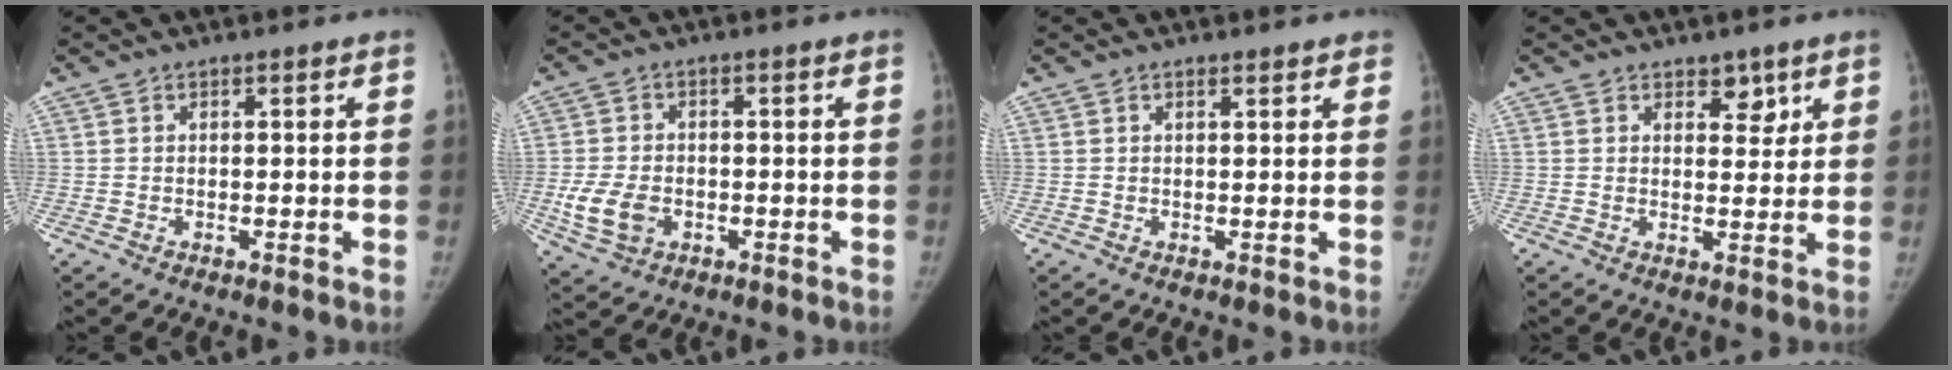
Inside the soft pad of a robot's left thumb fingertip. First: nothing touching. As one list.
[{"total": 7.1, "force": [-1.8, 5.2, 4.6], "torque": [-0.090, -0.001, -0.027]}, {"total": 1.3, "force": [1.0, 0.6, 0.6], "torque": [-0.004, -0.003, 0.011]}, {"total": 3.6, "force": [2.4, 2.2, 1.6], "torque": [0.006, -0.015, 0.035]}]